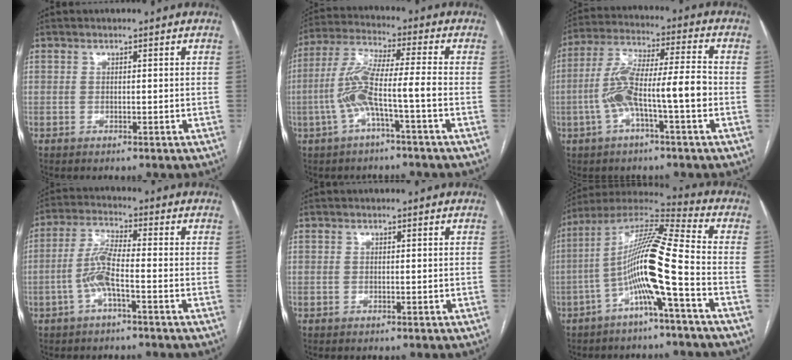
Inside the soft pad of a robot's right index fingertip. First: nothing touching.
{"total": 9.0, "force": [-2.7, 0.2, 8.6], "torque": [-0.185, 0.021, -0.055]}
{"total": 11.7, "force": [-2.9, 1.3, 11.2], "torque": [-0.220, 0.028, -0.053]}
{"total": 6.0, "force": [-1.9, 0.7, 5.6], "torque": [-0.124, 0.010, -0.041]}
{"total": 0.0}
{"total": 13.4, "force": [-4.0, -0.8, 12.8], "torque": [-0.241, 0.018, -0.084]}